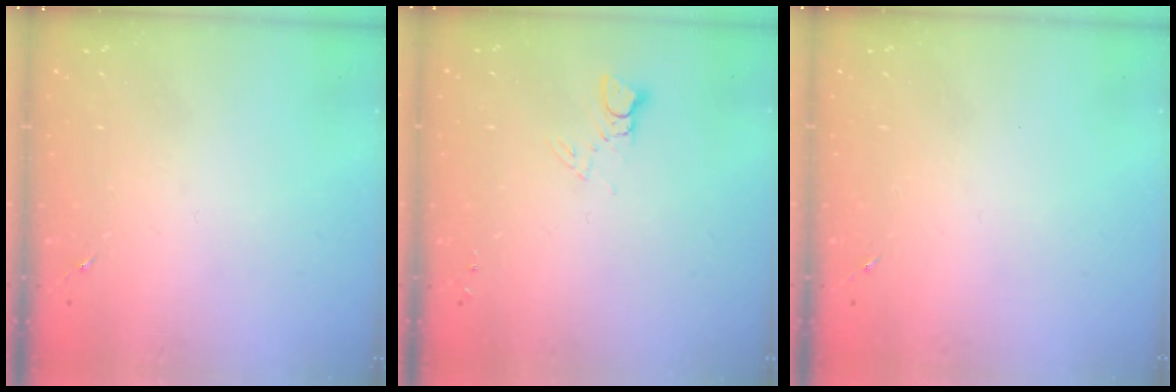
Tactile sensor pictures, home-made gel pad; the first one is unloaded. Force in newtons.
{"total": 4.1, "press": 4.1, "slide": 0.4}
{"total": 0.0}